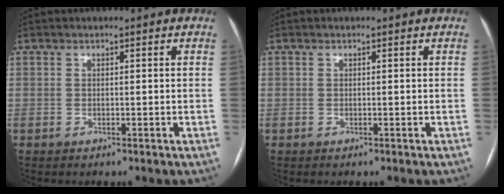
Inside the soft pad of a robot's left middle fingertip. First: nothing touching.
{"total": 0.0}